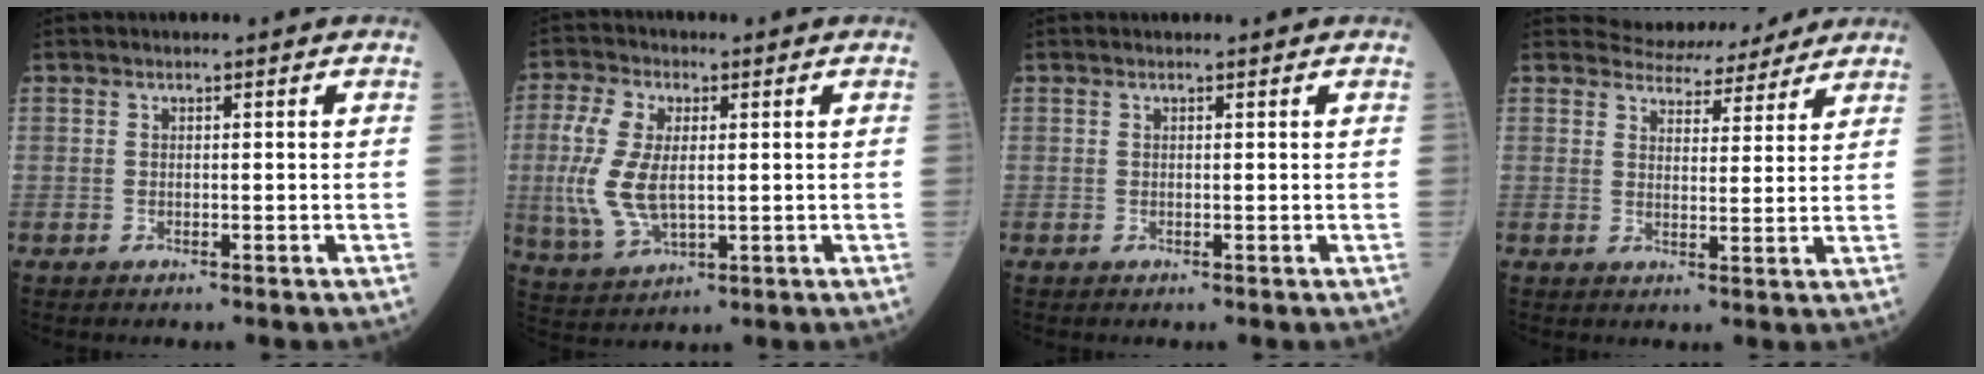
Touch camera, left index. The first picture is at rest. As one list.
[{"total": 9.4, "force": [0.2, 4.4, 8.2], "torque": [-0.208, -0.002, 0.009]}, {"total": 0.8, "force": [0.8, 0.1, 0.1], "torque": [-0.006, 0.008, 0.013]}, {"total": 7.6, "force": [7.1, 2.5, 0.5], "torque": [-0.008, 0.007, 0.087]}]